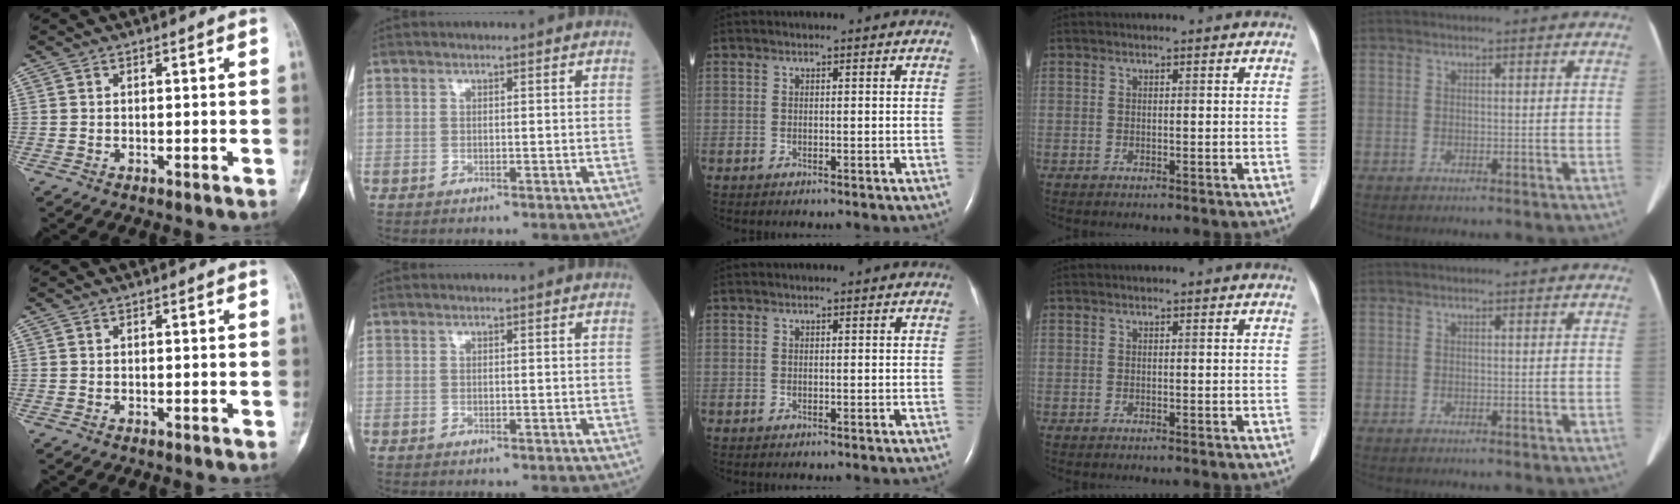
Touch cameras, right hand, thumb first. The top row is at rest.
{}